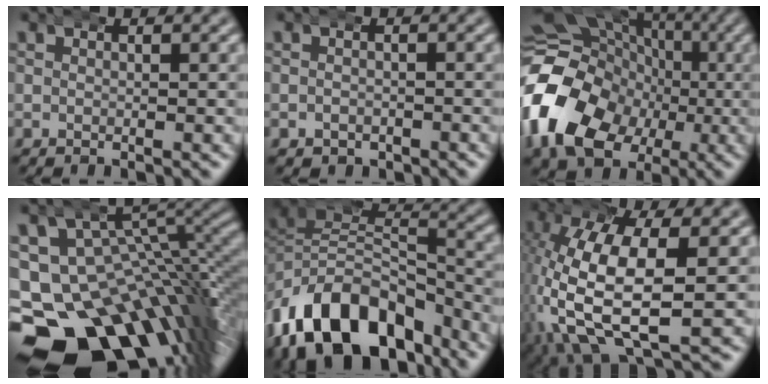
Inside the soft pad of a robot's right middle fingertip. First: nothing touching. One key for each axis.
{"total": 1.5, "fx": -0.8, "fy": 1.3, "fz": 0.3, "tx": -0.005, "ty": -0.007, "tz": -0.009}
{"total": 15.9, "fx": -2.3, "fy": 13.6, "fz": 8.0, "tx": -0.155, "ty": -0.027, "tz": -0.044}
{"total": 24.9, "fx": -10.0, "fy": 17.8, "fz": 14.3, "tx": -0.249, "ty": -0.088, "tz": -0.139}
{"total": 15.0, "fx": -7.1, "fy": 10.1, "fz": 8.6, "tx": -0.168, "ty": -0.047, "tz": -0.096}
{"total": 10.6, "fx": -1.1, "fy": 6.1, "fz": 8.6, "tx": -0.202, "ty": -0.045, "tz": 0.005}